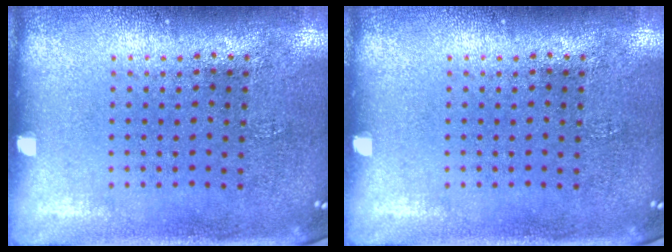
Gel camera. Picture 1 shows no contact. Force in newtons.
{"total": 0.0}